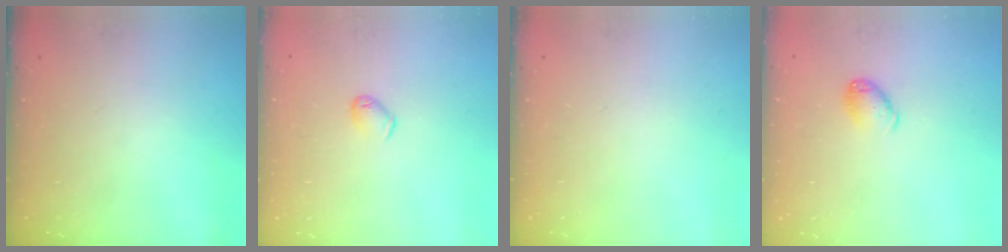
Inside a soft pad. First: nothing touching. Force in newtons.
{"total": 4.9, "press": 4.8, "slide": 0.9}
{"total": 0.0}
{"total": 7.3, "press": 7.3, "slide": 0.8}